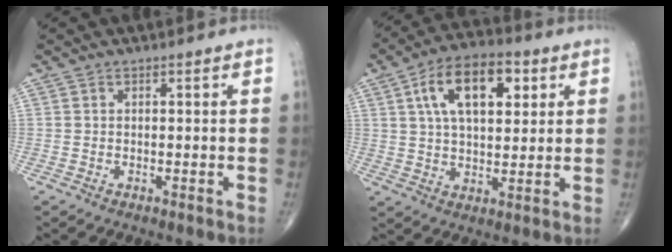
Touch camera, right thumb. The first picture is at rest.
{"total": 14.6, "force": [5.1, 7.5, 11.4], "torque": [-0.174, 0.001, 0.082]}